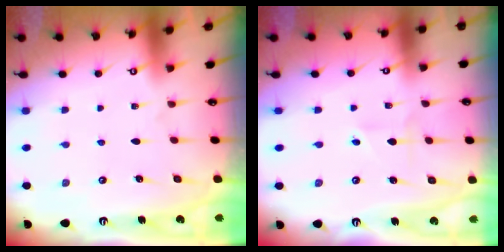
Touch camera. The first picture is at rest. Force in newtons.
{"total": 1.6, "press": 1.3, "slide": 0.9}